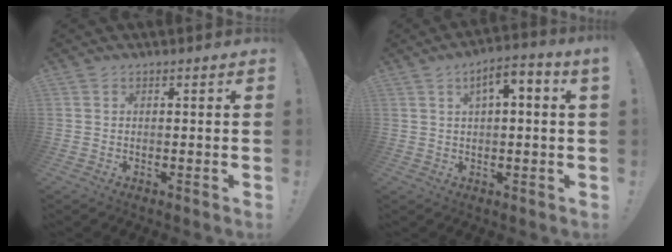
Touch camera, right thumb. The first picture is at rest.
{"total": 5.5, "force": [1.5, 1.2, 5.1], "torque": [-0.074, -0.006, 0.019]}